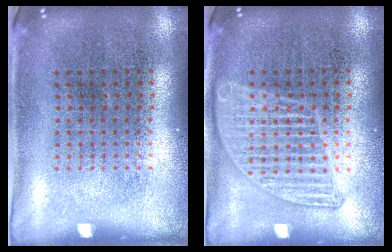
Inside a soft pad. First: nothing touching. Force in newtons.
{"total": 2.4, "press": 2.3, "slide": 0.3}